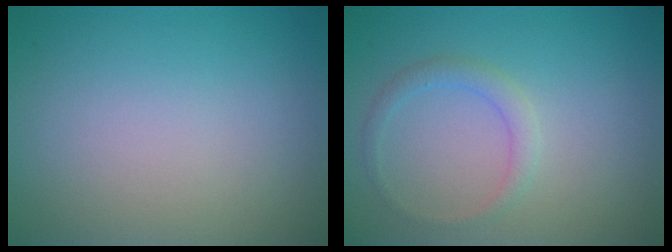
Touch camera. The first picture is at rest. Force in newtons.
{"total": 1.6, "press": 1.6, "slide": 0.2}